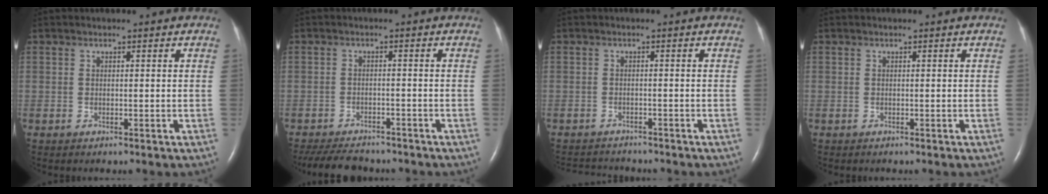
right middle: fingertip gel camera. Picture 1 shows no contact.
{"total": 9.5, "force": [-8.4, 2.8, 3.4], "torque": [-0.062, -0.011, -0.121]}
{"total": 5.7, "force": [-5.6, 0.9, 0.9], "torque": [-0.013, -0.003, -0.082]}
{"total": 0.0}